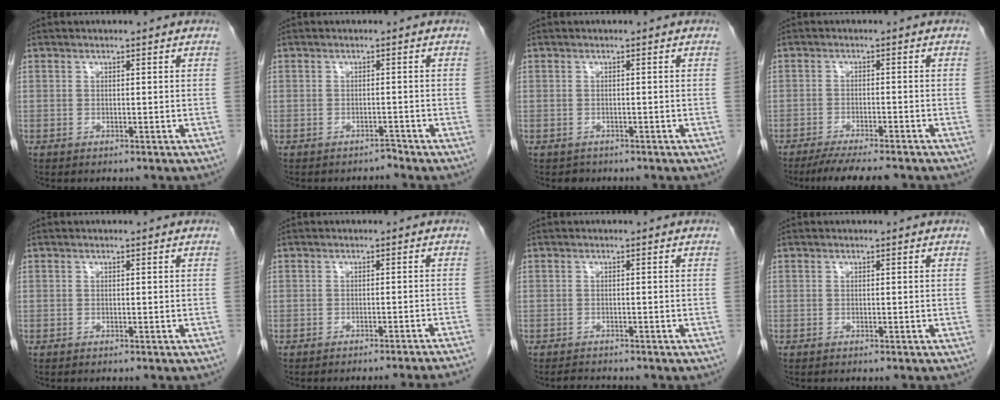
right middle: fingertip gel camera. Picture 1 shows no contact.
{"total": 1.0, "force": [-1.0, 0.1, -0.3], "torque": [0.010, -0.004, -0.014]}
{"total": 1.0, "force": [-0.7, 0.7, -0.1], "torque": [-0.006, 0.001, -0.011]}
{"total": 8.4, "force": [-7.2, 0.7, 4.3], "torque": [-0.059, -0.017, -0.111]}
{"total": 1.1, "force": [-1.0, 0.1, 0.5], "torque": [-0.006, 0.000, -0.010]}
{"total": 11.4, "force": [-10.9, -2.2, 2.7], "torque": [-0.006, -0.020, -0.121]}
{"total": 2.0, "force": [-1.9, 0.2, 0.3], "torque": [-0.010, -0.009, -0.029]}
{"total": 1.4, "force": [-1.2, 0.1, 0.6], "torque": [-0.010, 0.000, -0.013]}